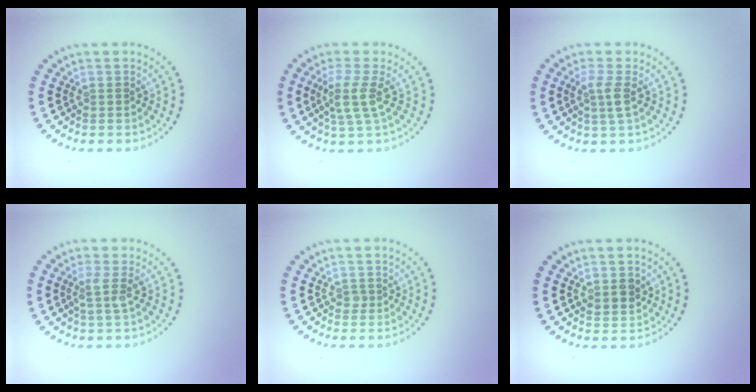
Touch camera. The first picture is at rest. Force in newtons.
{"total": 3.0, "press": 2.3, "slide": 1.8}
{"total": 2.0, "press": 1.7, "slide": 1.0}
{"total": 1.7, "press": 1.2, "slide": 1.2}
{"total": 0.7, "press": 0.5, "slide": 0.4}
{"total": 1.8, "press": 1.8, "slide": 0.4}